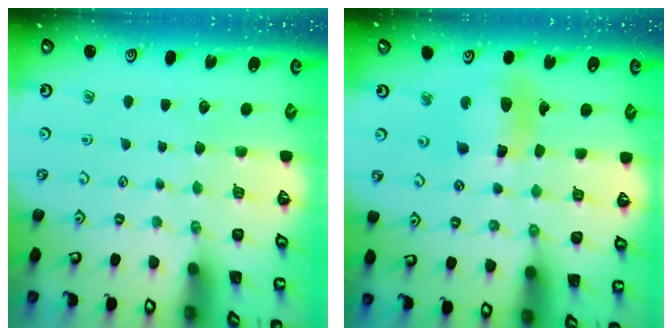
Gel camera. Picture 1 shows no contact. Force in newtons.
{"total": 11.5, "press": 11.4, "slide": 1.2}